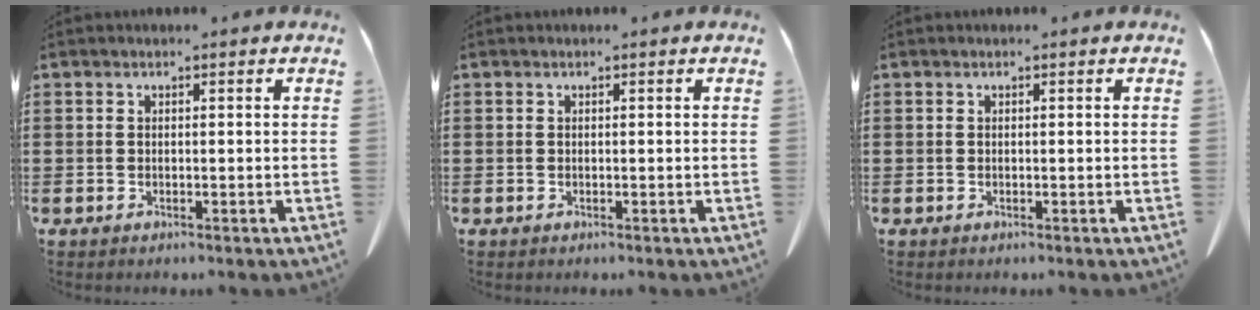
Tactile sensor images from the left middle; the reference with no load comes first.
{"total": 0.0}
{"total": 0.0}